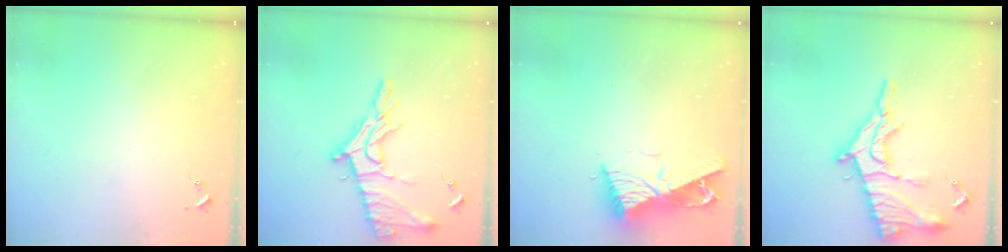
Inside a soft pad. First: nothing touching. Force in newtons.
{"total": 16.5, "press": 16.5, "slide": 1.3}
{"total": 11.7, "press": 11.6, "slide": 1.0}
{"total": 20.7, "press": 20.6, "slide": 2.0}